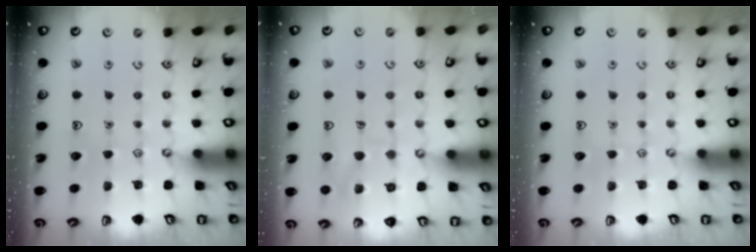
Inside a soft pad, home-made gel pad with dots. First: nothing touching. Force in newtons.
{"total": 8.4, "press": 8.3, "slide": 0.6}
{"total": 0.0}